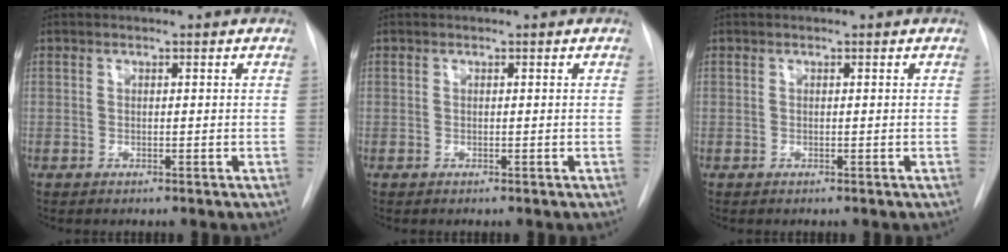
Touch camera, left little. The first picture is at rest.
{"total": 0.0}
{"total": 0.0}